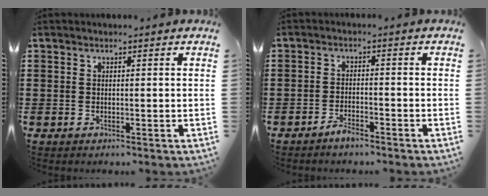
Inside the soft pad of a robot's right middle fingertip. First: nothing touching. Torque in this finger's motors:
{"motor_torque": [0.06, 0.56, 0.00, 0.00]}